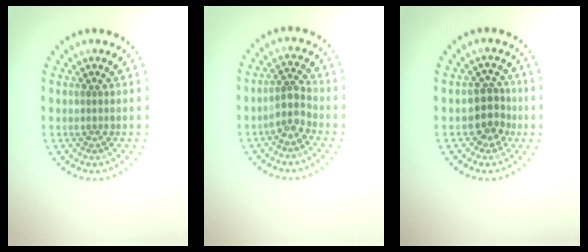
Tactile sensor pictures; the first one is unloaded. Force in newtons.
{"total": 2.3, "press": 1.9, "slide": 1.3}
{"total": 2.9, "press": 2.6, "slide": 1.3}